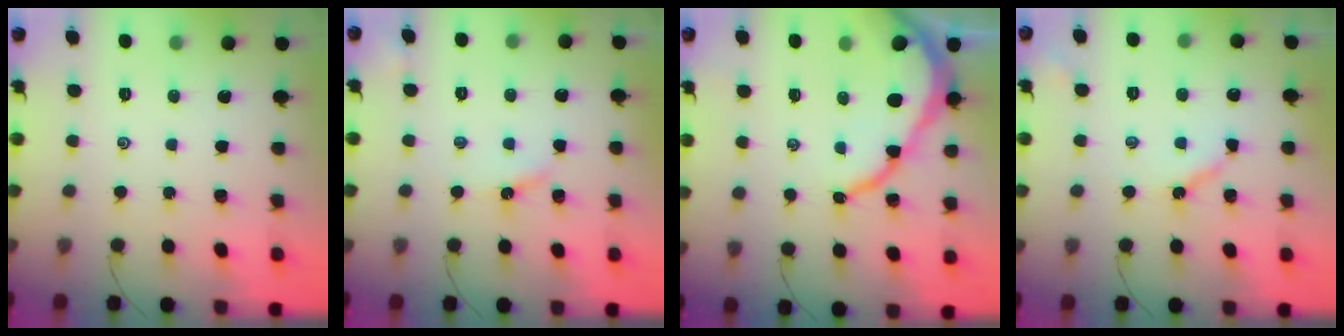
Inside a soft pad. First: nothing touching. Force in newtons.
{"total": 4.1, "press": 4.1, "slide": 0.4}
{"total": 10.6, "press": 10.6, "slide": 1.2}
{"total": 5.3, "press": 5.3, "slide": 0.5}